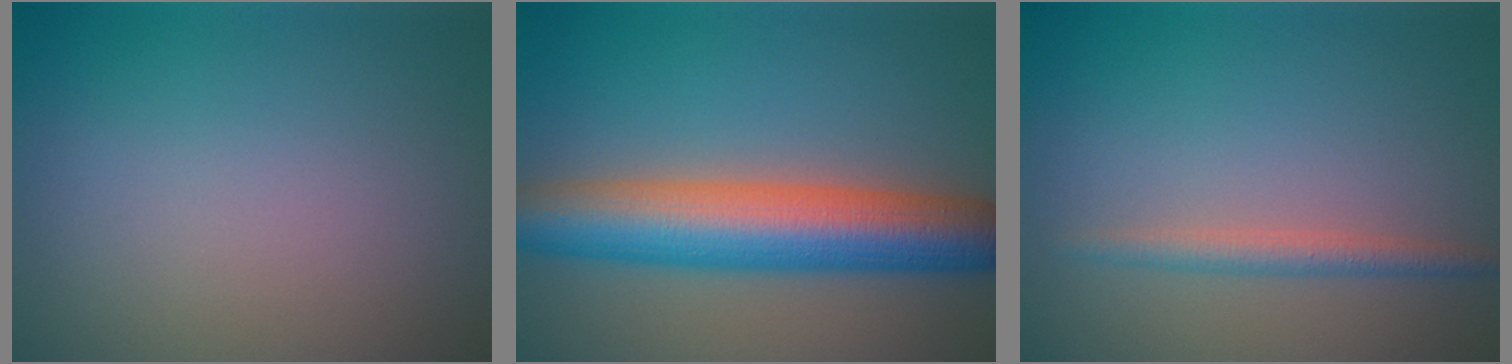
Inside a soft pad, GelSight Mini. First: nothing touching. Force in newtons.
{"total": 9.4, "press": 9.3, "slide": 0.2}
{"total": 1.8, "press": 1.8, "slide": 0.1}